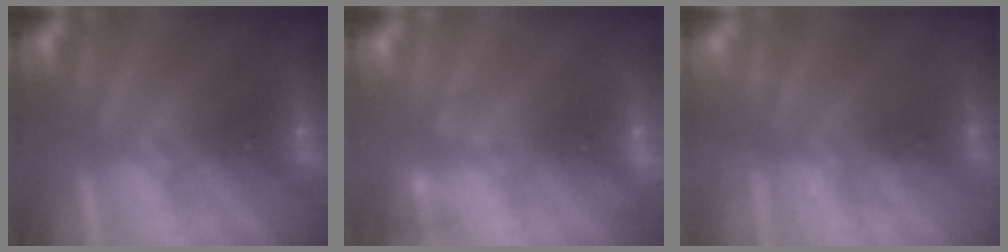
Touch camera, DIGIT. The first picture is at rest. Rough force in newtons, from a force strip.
{"total": 2.4}
{"total": 2.2}